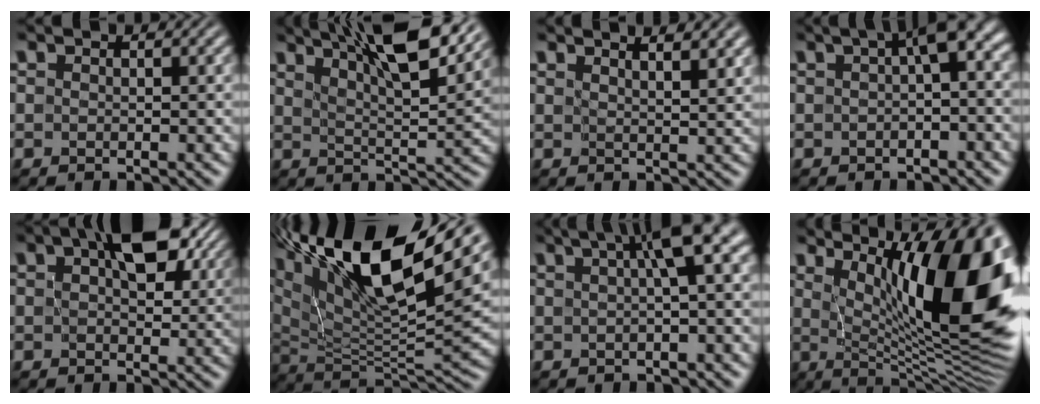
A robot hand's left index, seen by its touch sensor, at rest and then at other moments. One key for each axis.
{"total": 10.5, "fx": 7.1, "fy": 2.3, "fz": 7.4, "tx": -0.099, "ty": 0.022, "tz": 0.092}
{"total": 3.1, "fx": 2.5, "fy": 0.6, "fz": 1.8, "tx": -0.008, "ty": 0.012, "tz": 0.024}
{"total": 4.5, "fx": 0.9, "fy": 1.4, "fz": 4.2, "tx": -0.047, "ty": 0.023, "tz": 0.005}
{"total": 7.3, "fx": 2.7, "fy": 3.9, "fz": 5.6, "tx": -0.089, "ty": 0.012, "tz": 0.034}
{"total": 17.2, "fx": 9.2, "fy": 5.2, "fz": 13.6, "tx": -0.277, "ty": 0.031, "tz": 0.168}
{"total": 6.1, "fx": 1.9, "fy": 1.2, "fz": 5.7, "tx": -0.066, "ty": 0.027, "tz": 0.022}
{"total": 16.2, "fx": 4.3, "fy": 5.0, "fz": 14.8, "tx": -0.173, "ty": 0.009, "tz": 0.070}